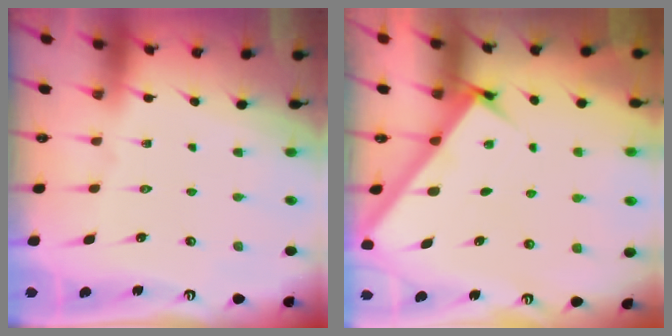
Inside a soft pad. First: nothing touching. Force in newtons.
{"total": 3.0, "press": 3.0, "slide": 0.2}